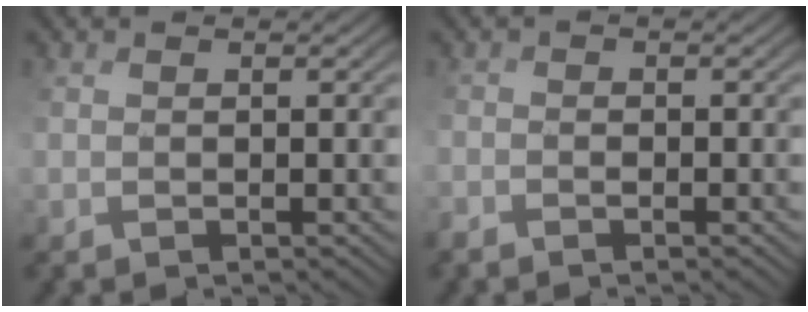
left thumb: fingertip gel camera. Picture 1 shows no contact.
{"total": 1.1, "force": [-1.0, 0.1, 0.3], "torque": [-0.006, 0.002, -0.024]}